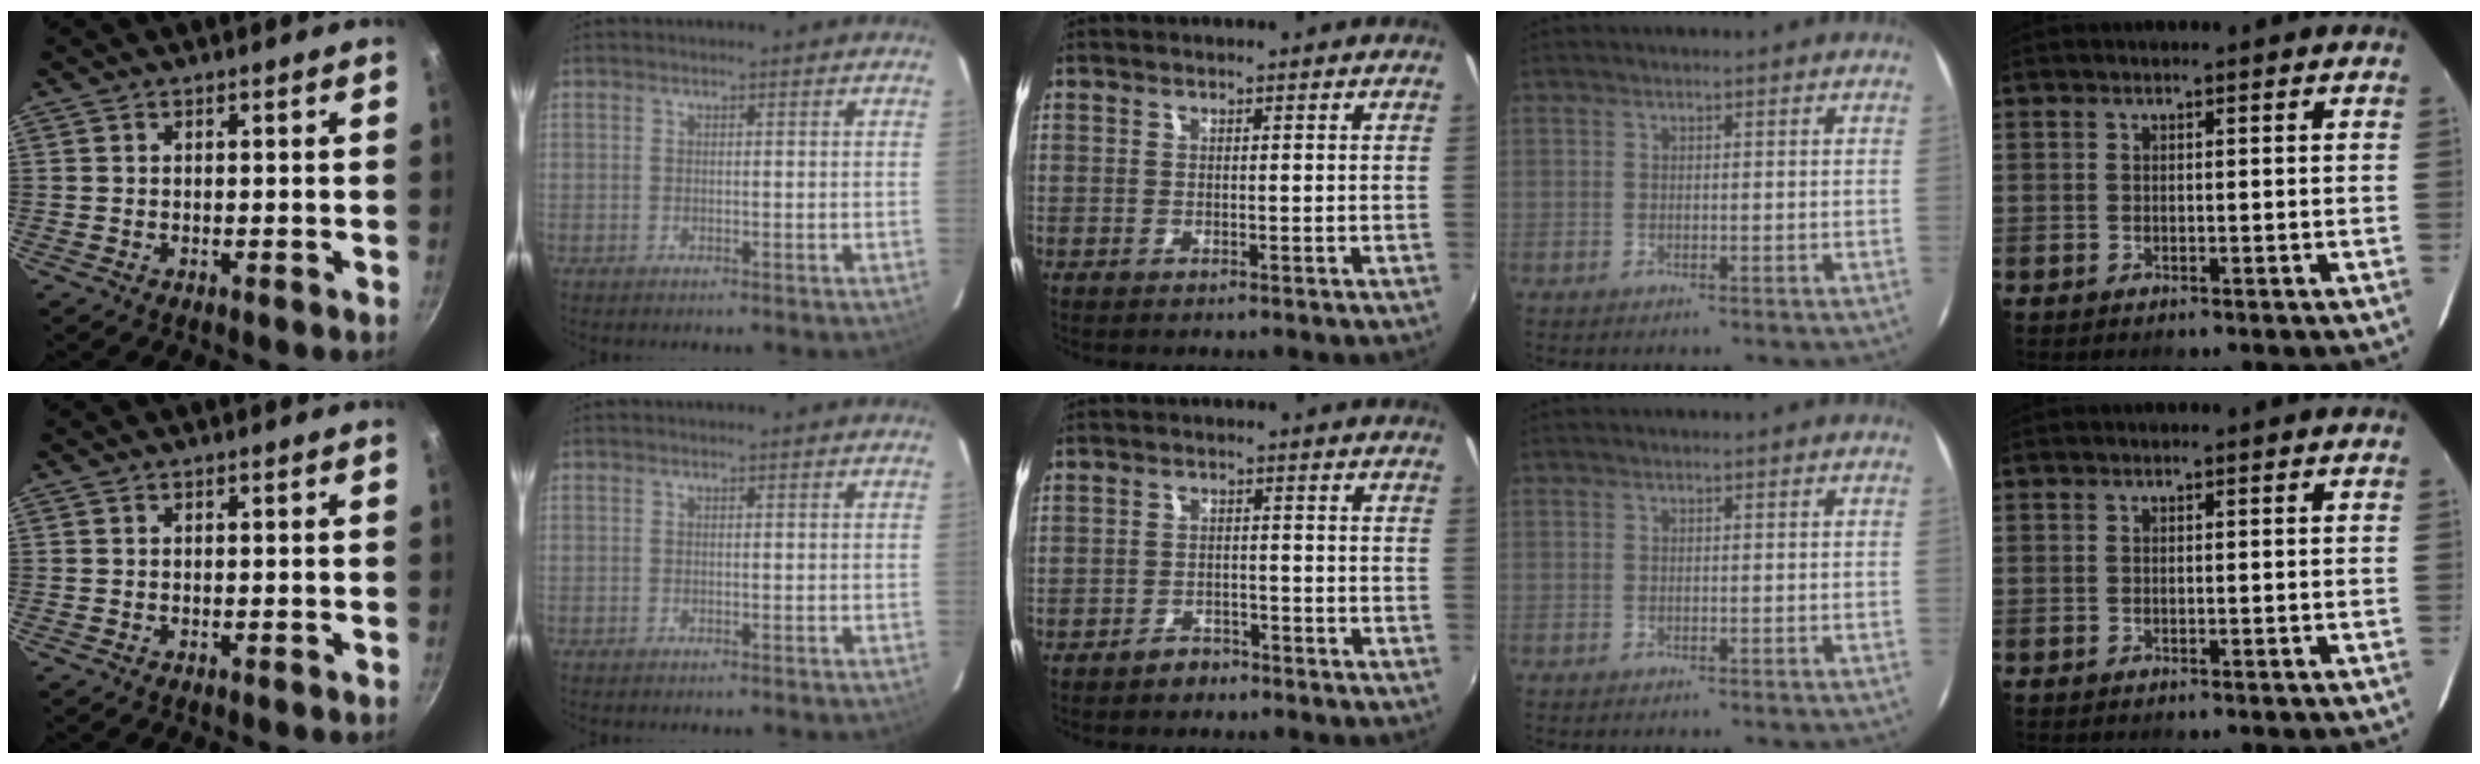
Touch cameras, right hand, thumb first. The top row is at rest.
{"middle": {"total": 3.2, "force": [-2.6, 1.6, 0.6], "torque": [-0.018, 0.010, -0.038]}}